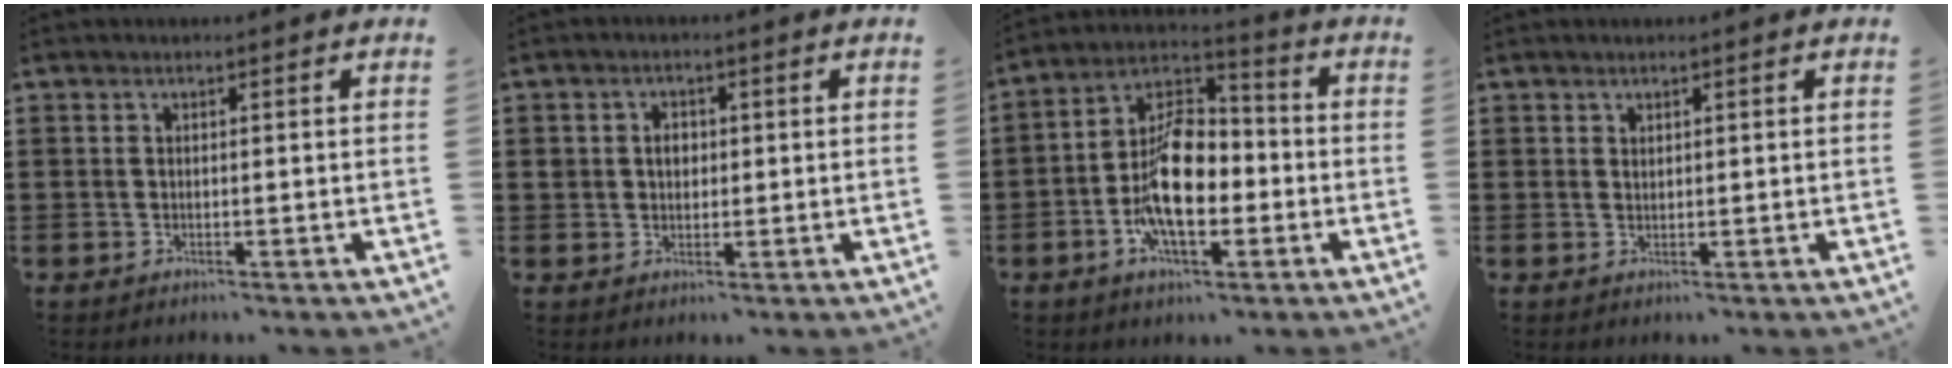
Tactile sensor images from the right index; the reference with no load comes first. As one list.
[{"total": 2.6, "force": [0.3, 2.1, 1.3], "torque": [-0.032, 0.012, 0.003]}, {"total": 11.7, "force": [-3.1, 6.4, 9.3], "torque": [-0.196, 0.001, -0.059]}, {"total": 0.9, "force": [0.8, 0.4, 0.1], "torque": [-0.003, 0.001, 0.016]}]